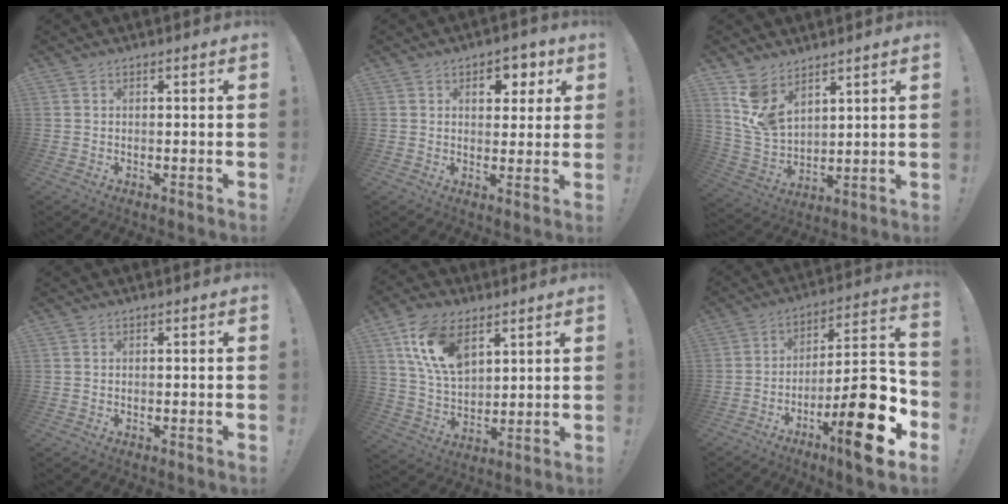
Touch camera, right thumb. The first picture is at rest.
{"total": 6.7, "force": [2.9, 4.8, 3.6], "torque": [-0.023, -0.015, 0.045]}
{"total": 9.8, "force": [7.0, 5.7, 3.8], "torque": [-0.084, -0.047, 0.143]}
{"total": 0.0}
{"total": 15.4, "force": [7.8, 9.2, 9.5], "torque": [-0.196, -0.018, 0.149]}
{"total": 19.9, "force": [-9.2, 4.2, 17.1], "torque": [-0.245, 0.052, -0.147]}